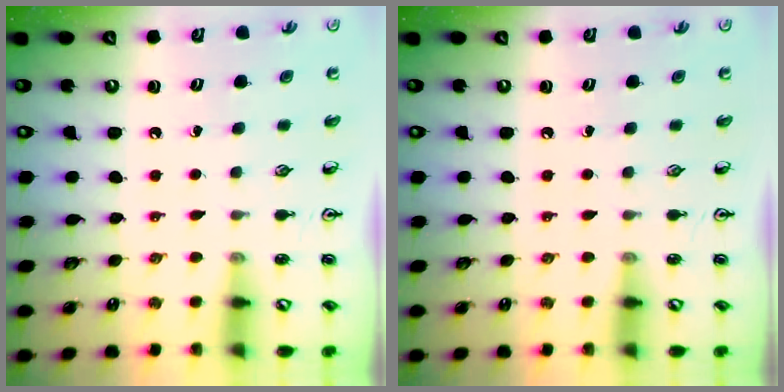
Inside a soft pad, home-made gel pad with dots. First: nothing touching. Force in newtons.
{"total": 0.0}